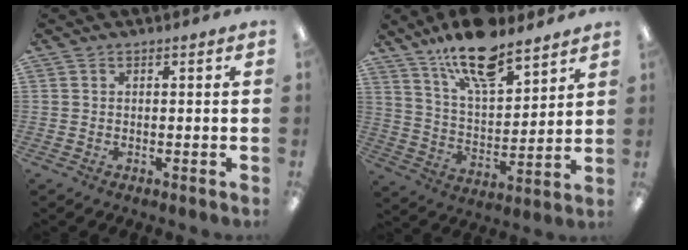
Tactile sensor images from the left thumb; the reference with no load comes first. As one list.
[{"total": 16.3, "force": [12.5, 5.6, 8.9], "torque": [-0.157, -0.067, 0.216]}]